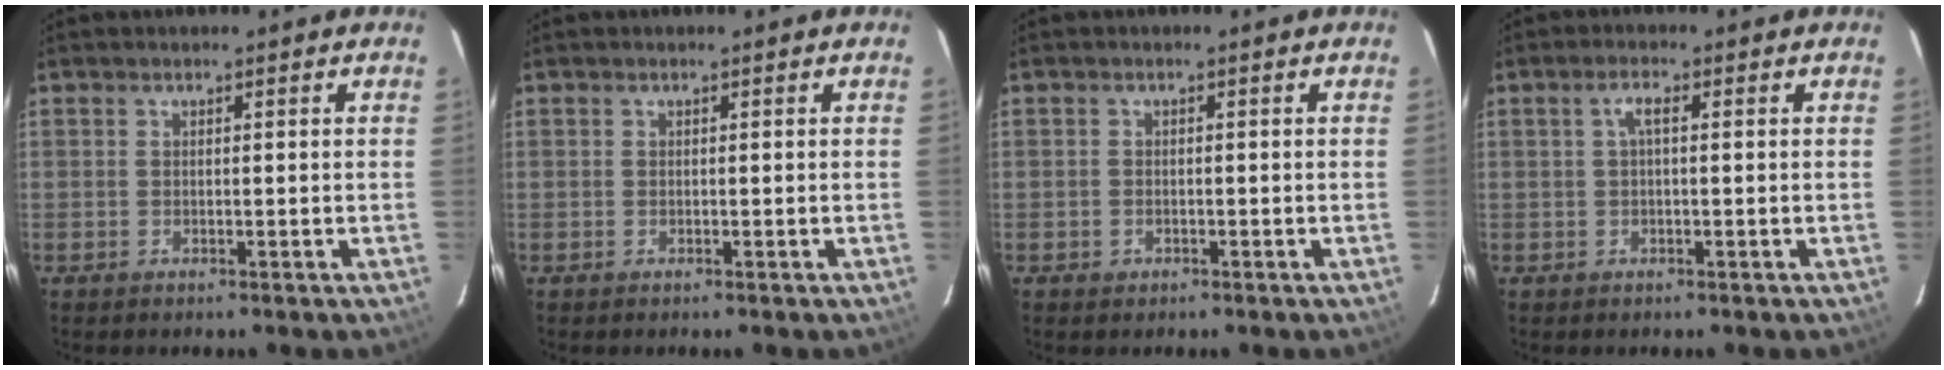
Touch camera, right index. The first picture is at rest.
{"total": 0.0}
{"total": 1.3, "force": [-0.7, 1.1, 0.2], "torque": [-0.003, 0.002, -0.007]}
{"total": 2.1, "force": [0.3, 0.4, 2.0], "torque": [-0.042, 0.009, 0.005]}